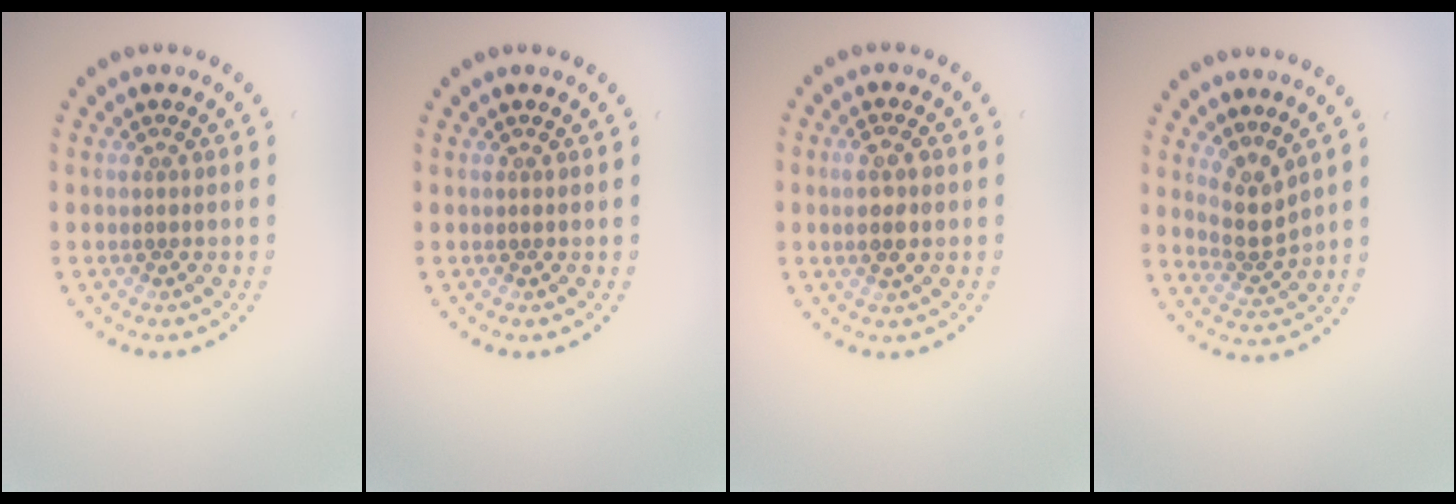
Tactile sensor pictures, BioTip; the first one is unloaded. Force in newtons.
{"total": 0.0}
{"total": 2.2, "press": 2.1, "slide": 0.7}
{"total": 2.6, "press": 1.8, "slide": 1.9}